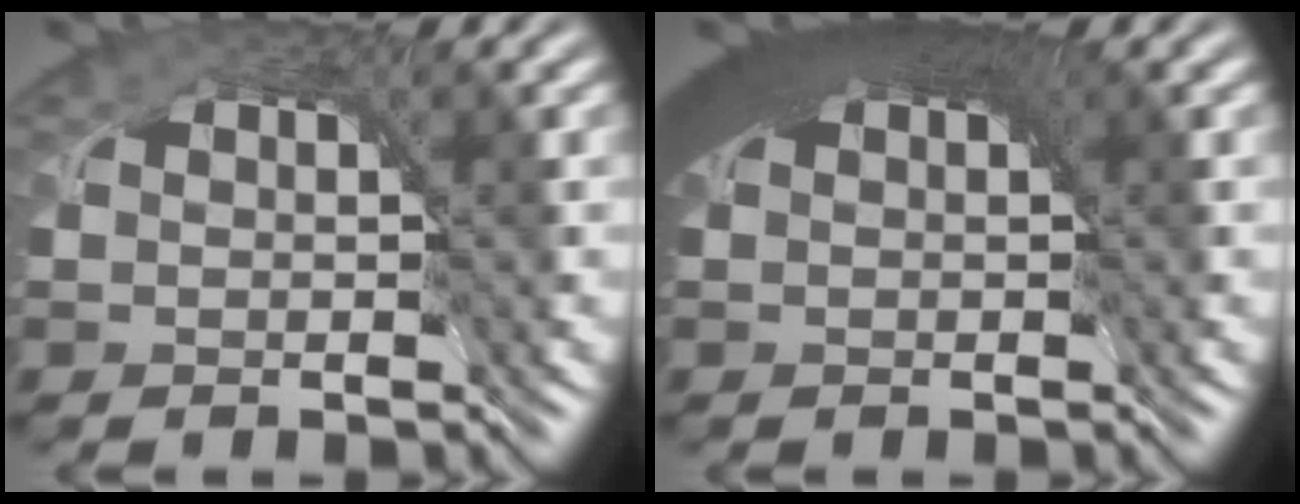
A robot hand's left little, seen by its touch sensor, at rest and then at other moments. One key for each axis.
{"total": 8.9, "fx": 3.2, "fy": 4.3, "fz": 7.1, "tx": -0.109, "ty": 0.020, "tz": 0.034}